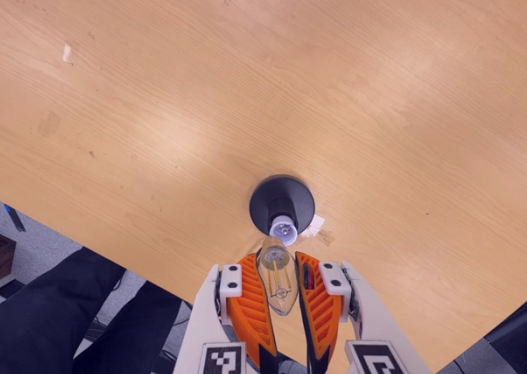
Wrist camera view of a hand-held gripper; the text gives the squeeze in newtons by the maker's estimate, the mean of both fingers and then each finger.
{"total": 20.6, "left": 25.8, "right": 15.4}